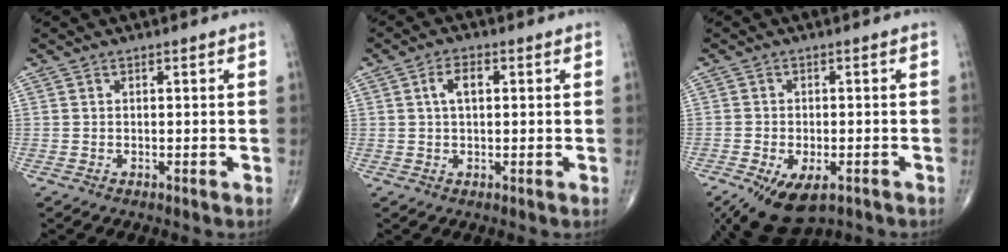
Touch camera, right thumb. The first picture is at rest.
{"total": 3.8, "force": [0.8, 2.0, 3.1], "torque": [-0.054, 0.008, 0.013]}
{"total": 10.4, "force": [-5.7, 5.3, 6.9], "torque": [-0.123, 0.003, -0.084]}